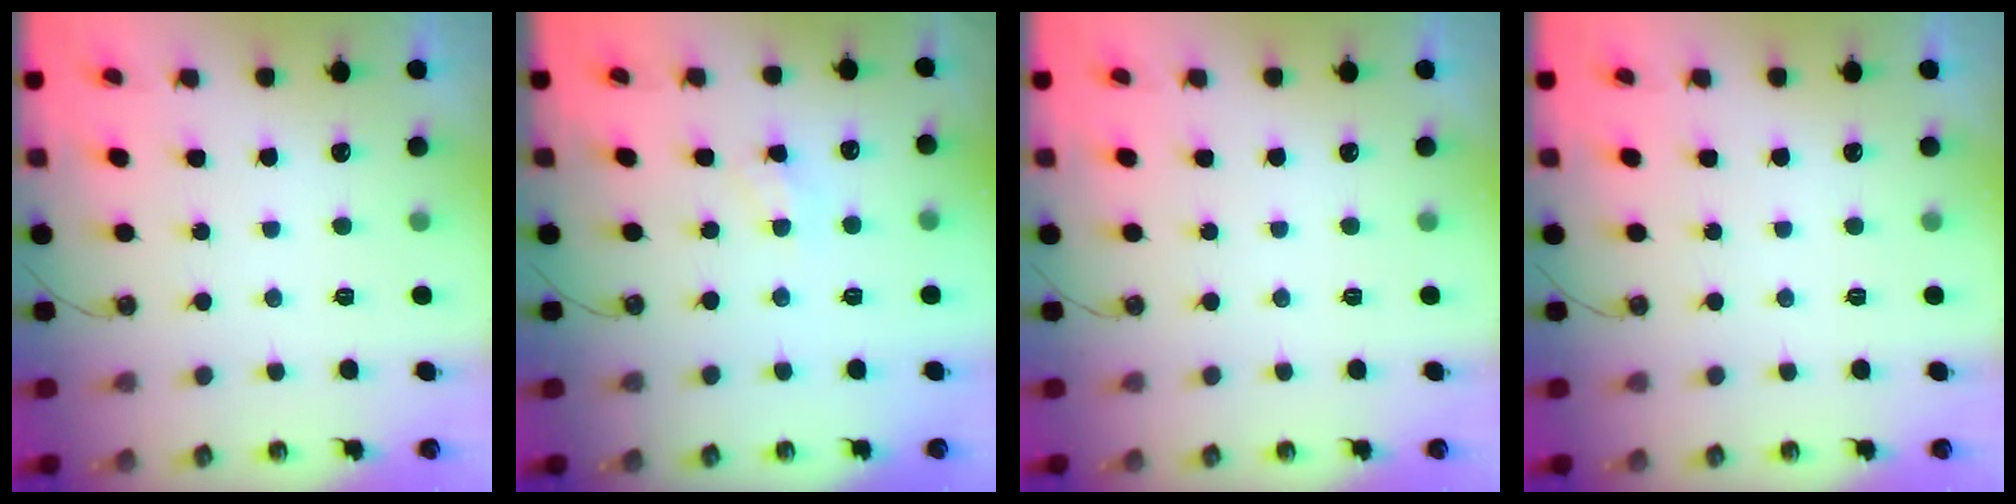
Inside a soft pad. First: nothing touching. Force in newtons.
{"total": 3.1, "press": 3.1, "slide": 0.5}
{"total": 0.0}
{"total": 0.0}